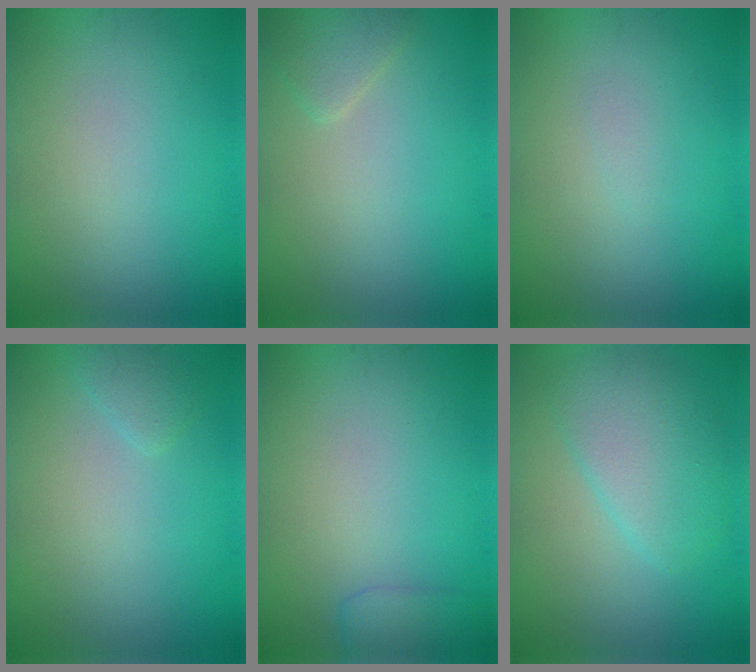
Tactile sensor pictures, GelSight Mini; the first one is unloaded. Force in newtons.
{"total": 1.6, "press": 1.6, "slide": 0.1}
{"total": 0.5, "press": 0.5, "slide": 0.1}
{"total": 1.0, "press": 1.0, "slide": 0.1}
{"total": 2.3, "press": 2.3, "slide": 0.2}
{"total": 4.4, "press": 4.4, "slide": 0.2}